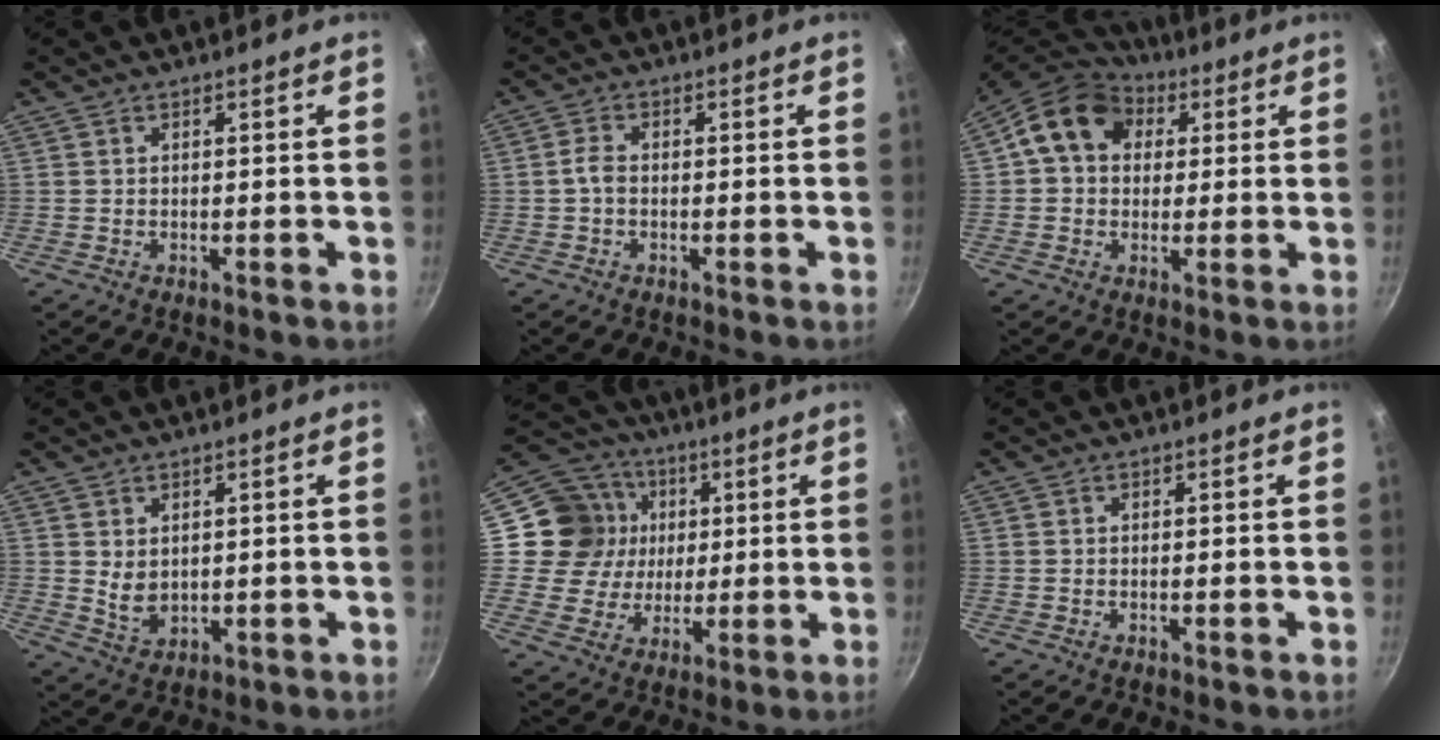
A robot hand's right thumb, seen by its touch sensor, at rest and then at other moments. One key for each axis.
{"total": 1.6, "fx": -0.3, "fy": 1.0, "fz": 1.2, "tx": -0.028, "ty": 0.006, "tz": -0.010}
{"total": 13.2, "fx": 3.6, "fy": 10.6, "fz": 7.0, "tx": -0.097, "ty": 0.021, "tz": 0.042}
{"total": 4.4, "fx": 1.0, "fy": 3.0, "fz": 3.0, "tx": -0.046, "ty": -0.014, "tz": 0.028}
{"total": 13.7, "fx": 2.2, "fy": 12.9, "fz": 4.2, "tx": -0.047, "ty": 0.011, "tz": 0.027}
{"total": 0.0}